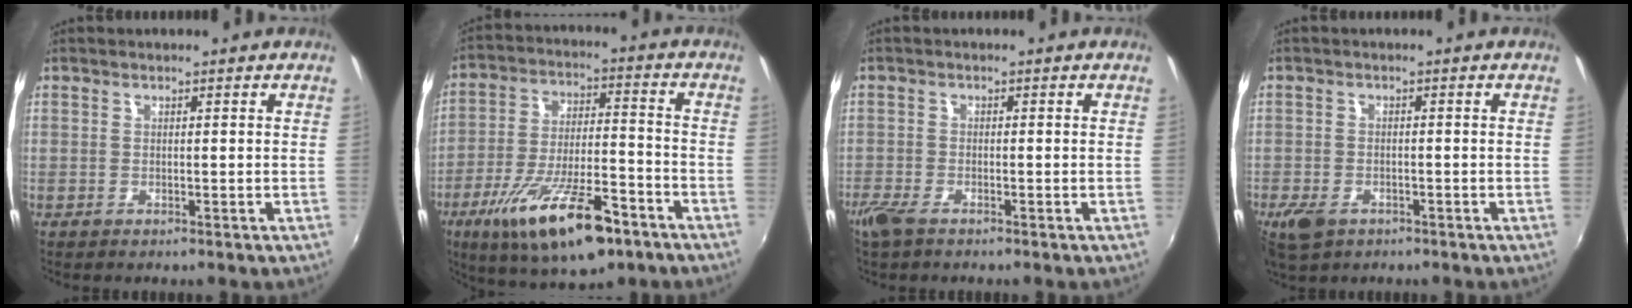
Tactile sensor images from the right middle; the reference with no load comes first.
{"total": 19.1, "force": [-11.3, 6.1, 14.2], "torque": [-0.260, -0.032, -0.184]}
{"total": 3.6, "force": [-2.7, 1.0, 2.1], "torque": [-0.054, -0.011, -0.054]}
{"total": 5.5, "force": [-3.2, 3.3, 3.0], "torque": [-0.076, -0.016, -0.059]}